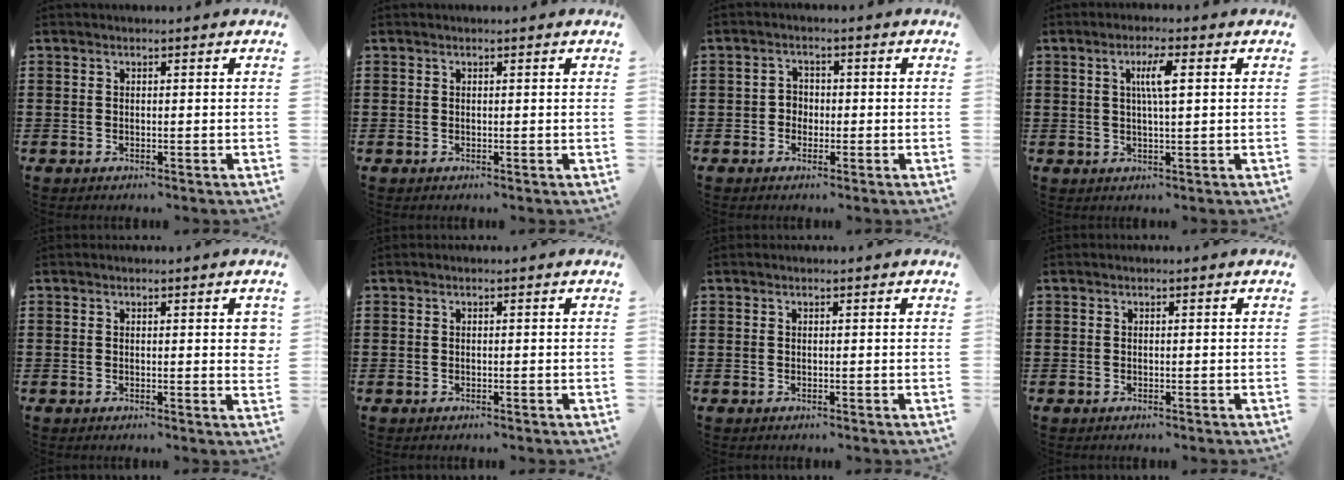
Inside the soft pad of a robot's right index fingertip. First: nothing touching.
{"total": 0.0}
{"total": 2.2, "force": [-0.8, 1.9, 0.8], "torque": [-0.022, 0.006, -0.018]}
{"total": 4.3, "force": [1.1, 0.6, 4.2], "torque": [-0.083, 0.007, 0.013]}
{"total": 1.8, "force": [0.6, 0.4, 1.6], "torque": [-0.025, 0.000, 0.008]}
{"total": 0.0}
{"total": 0.0}
{"total": 0.0}